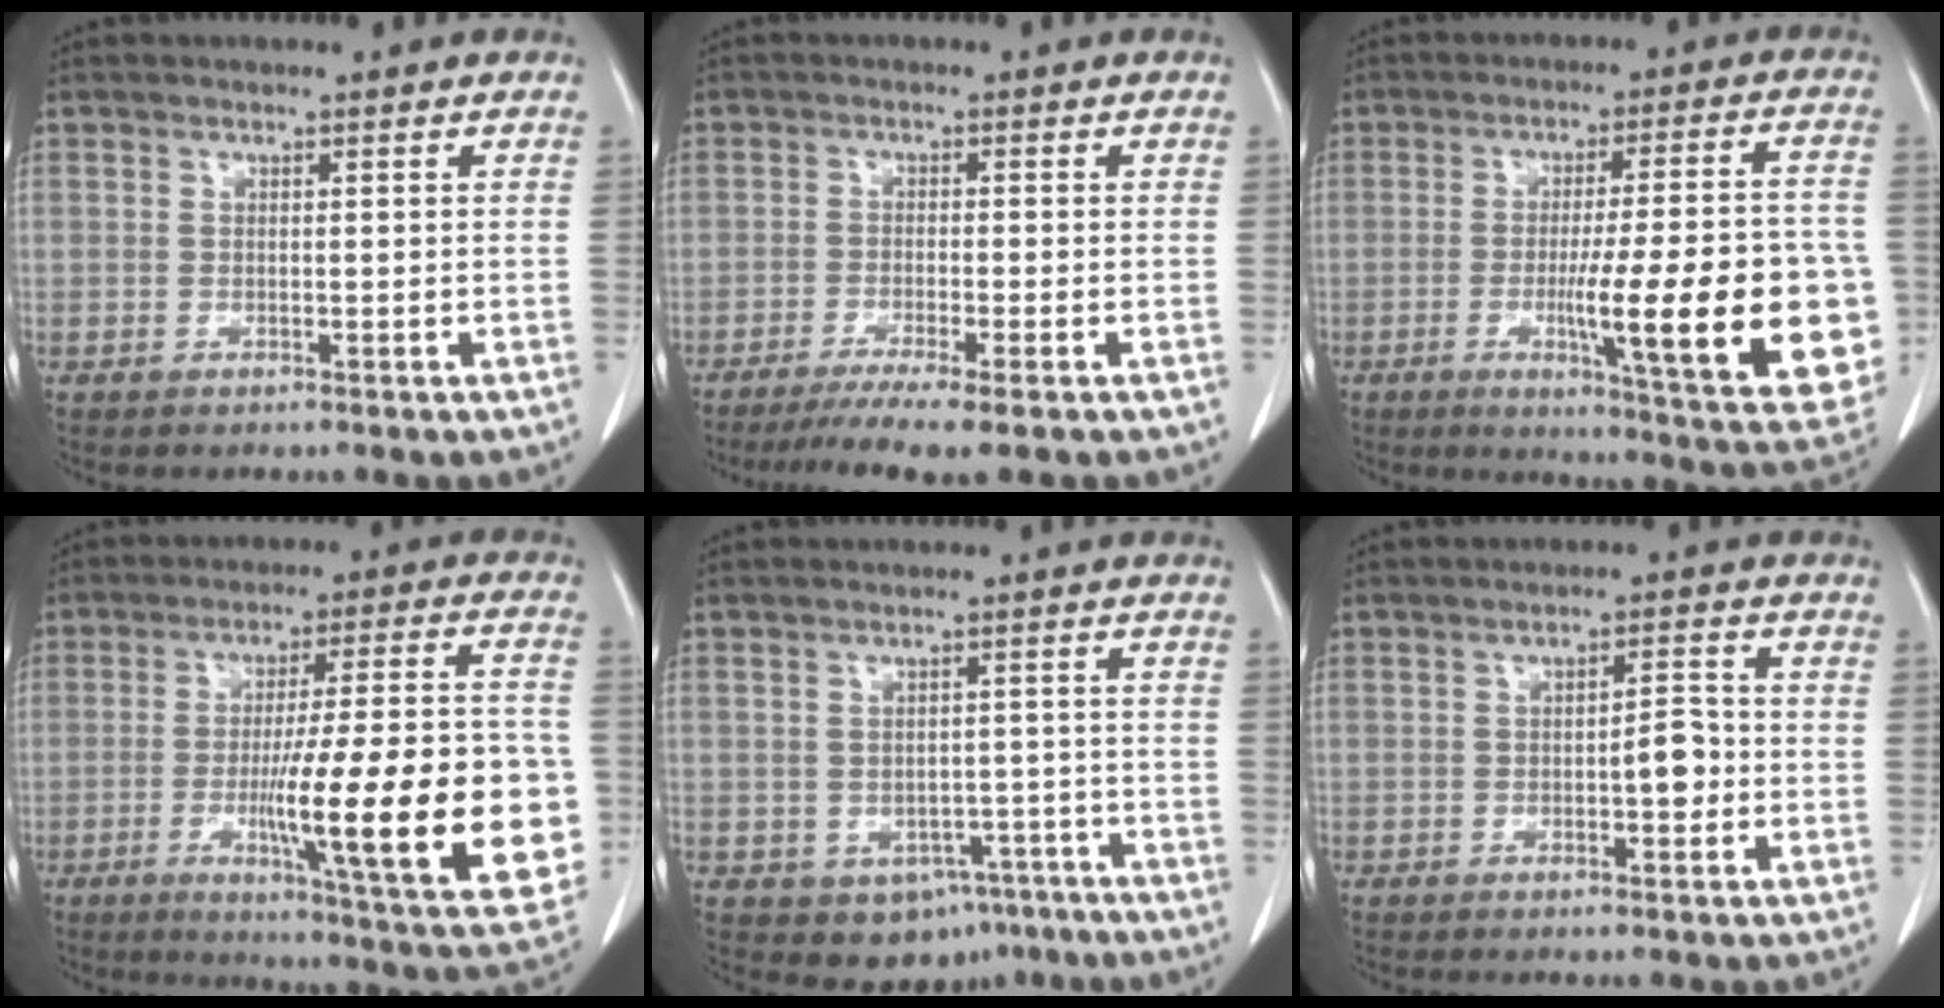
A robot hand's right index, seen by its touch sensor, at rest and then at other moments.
{"total": 6.7, "force": [-4.9, -0.4, 4.6], "torque": [-0.068, -0.017, -0.080]}
{"total": 21.3, "force": [-4.7, 2.3, 20.6], "torque": [-0.207, 0.000, -0.051]}
{"total": 24.3, "force": [-5.1, 2.5, 23.6], "torque": [-0.272, -0.002, -0.066]}
{"total": 6.8, "force": [-3.7, 4.9, 2.9], "torque": [-0.025, 0.010, -0.040]}
{"total": 3.9, "force": [-0.8, 1.2, 3.6], "torque": [-0.052, 0.004, -0.010]}